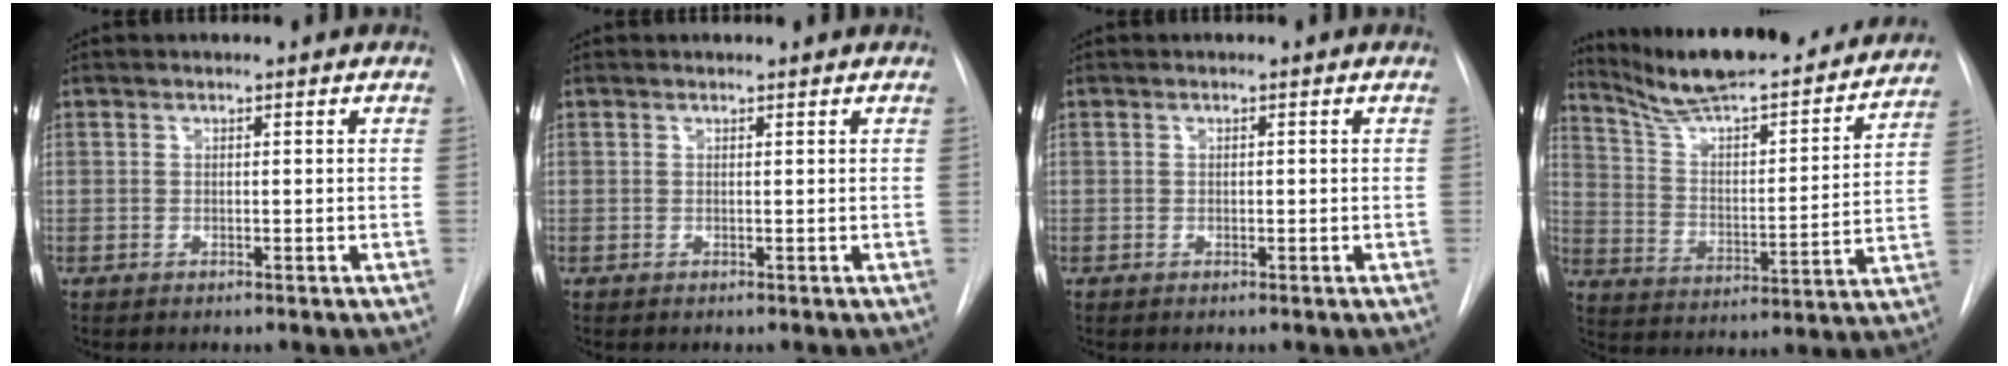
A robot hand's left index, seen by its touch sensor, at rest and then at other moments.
{"total": 0.0}
{"total": 0.9, "force": [-0.9, 0.2, 0.2], "torque": [-0.001, -0.005, -0.014]}
{"total": 25.1, "force": [22.1, 4.0, 11.3], "torque": [-0.171, -0.029, 0.313]}